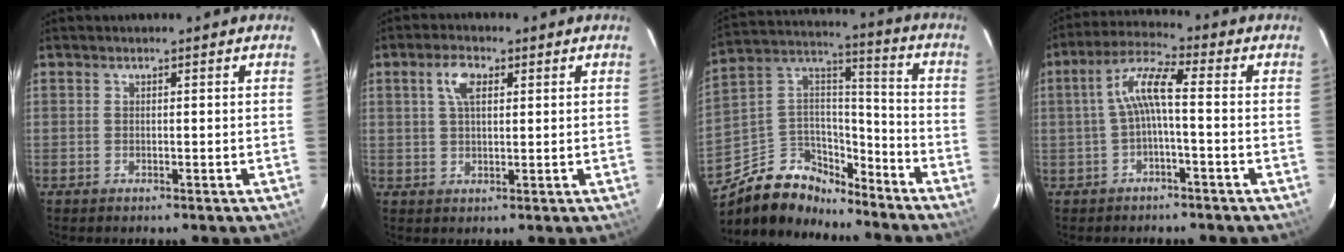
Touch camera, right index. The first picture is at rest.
{"total": 4.5, "force": [1.7, 2.2, 3.5], "torque": [-0.065, 0.010, 0.032]}
{"total": 15.6, "force": [-11.9, 8.5, 5.3], "torque": [-0.132, 0.061, -0.197]}
{"total": 6.3, "force": [-1.0, 0.8, 6.2], "torque": [-0.139, 0.017, -0.018]}